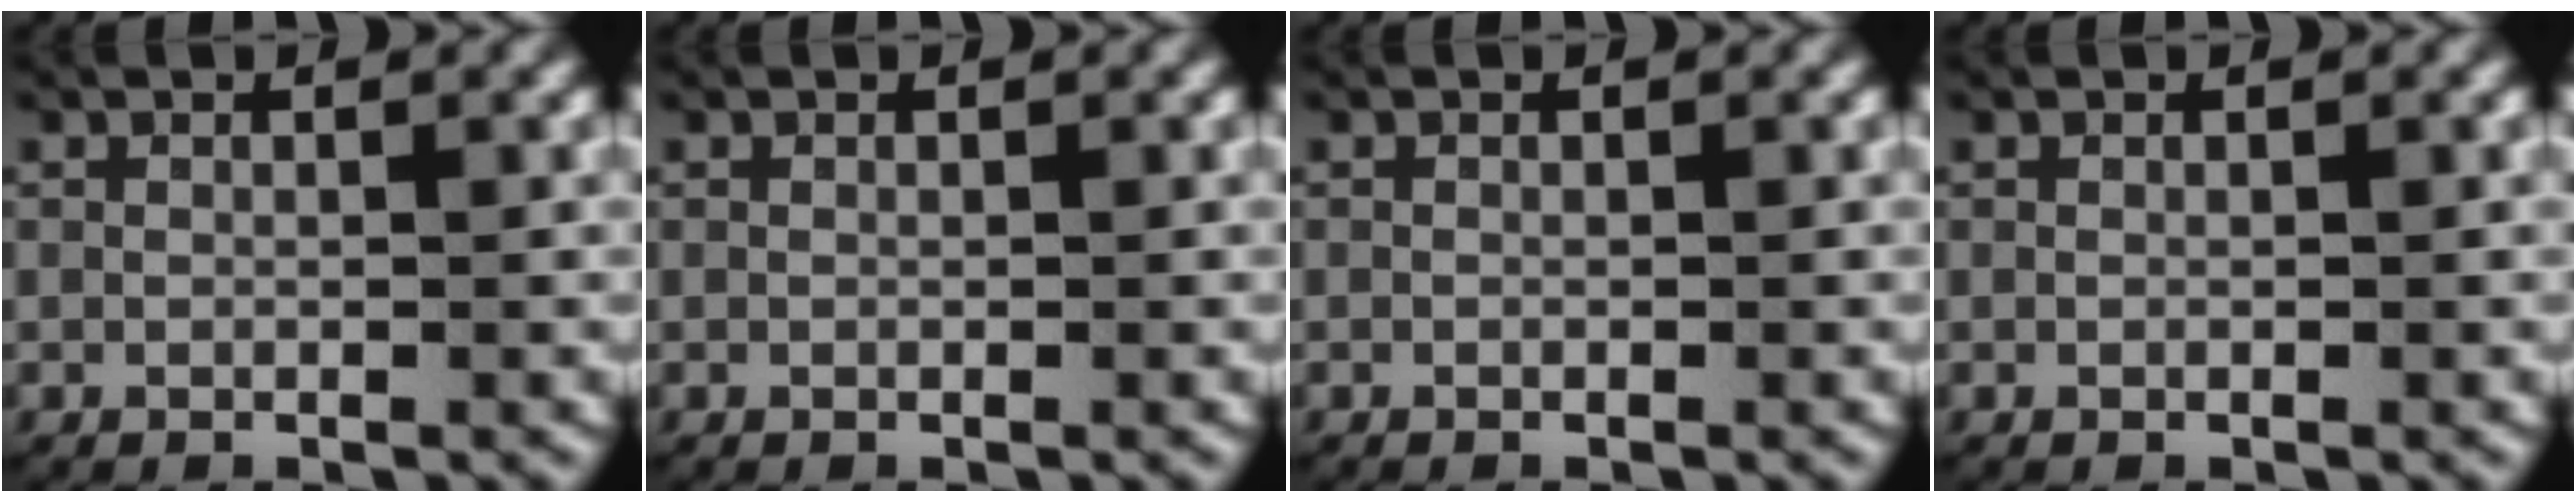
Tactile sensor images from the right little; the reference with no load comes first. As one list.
[{"total": 0.0}, {"total": 0.0}, {"total": 0.0}]